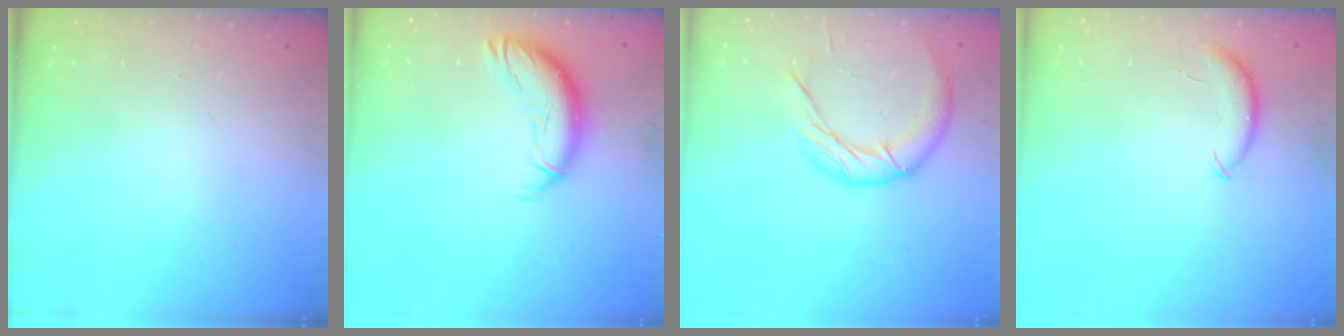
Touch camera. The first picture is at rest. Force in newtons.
{"total": 12.6, "press": 12.4, "slide": 1.8}
{"total": 13.1, "press": 13.0, "slide": 1.0}
{"total": 7.4, "press": 7.4, "slide": 1.1}